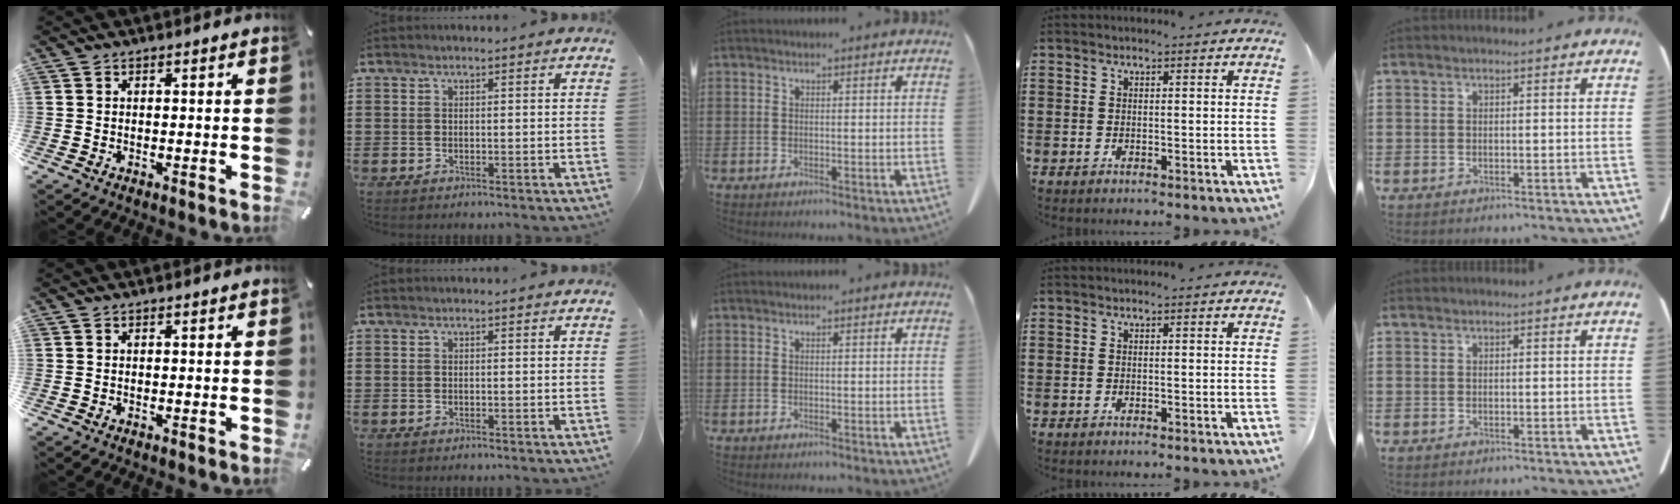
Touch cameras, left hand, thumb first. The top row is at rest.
{}